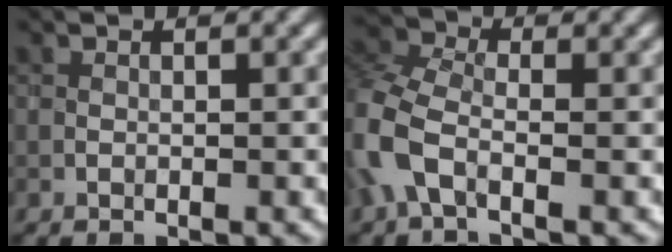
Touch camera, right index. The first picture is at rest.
{"total": 6.6, "force": [-2.2, 3.8, 4.9], "torque": [-0.132, -0.003, -0.065]}